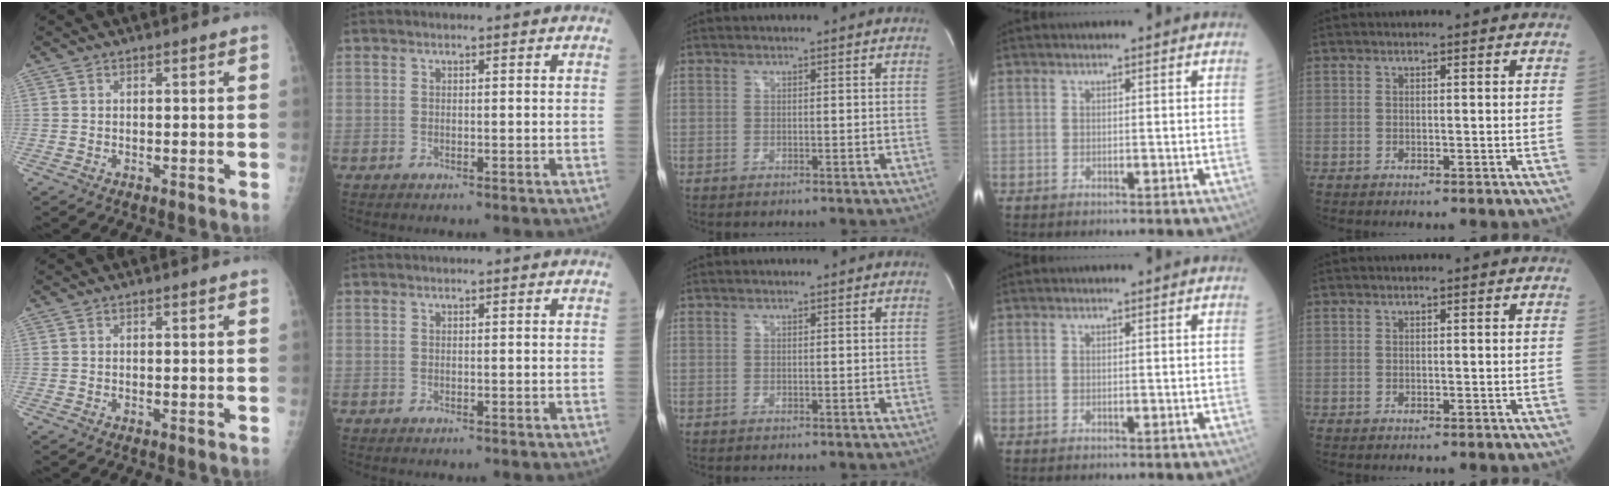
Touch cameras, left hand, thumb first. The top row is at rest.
{}